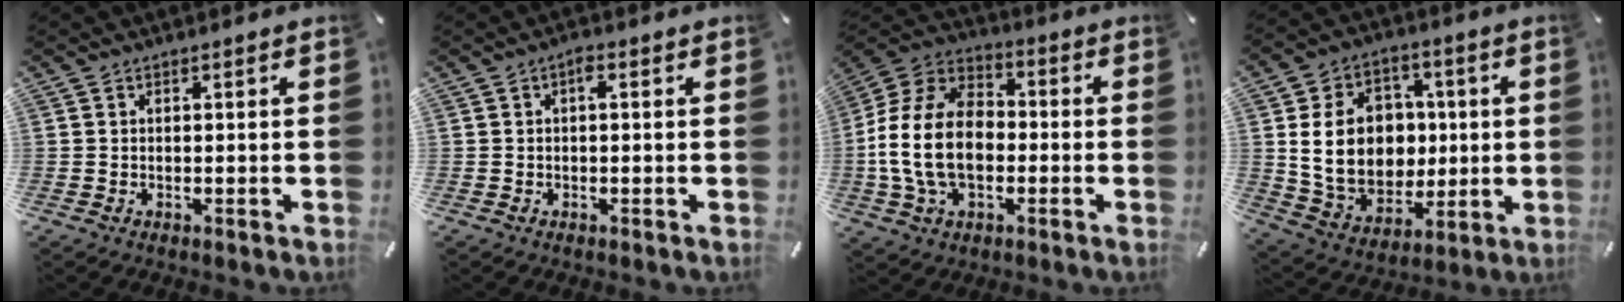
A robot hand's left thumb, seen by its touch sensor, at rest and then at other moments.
{"total": 1.8, "force": [0.1, 0.7, 1.7], "torque": [-0.035, 0.008, -0.001]}
{"total": 16.6, "force": [-3.1, 11.8, 11.2], "torque": [-0.262, 0.027, -0.061]}
{"total": 16.7, "force": [1.6, 14.1, 8.9], "torque": [-0.159, 0.008, 0.042]}